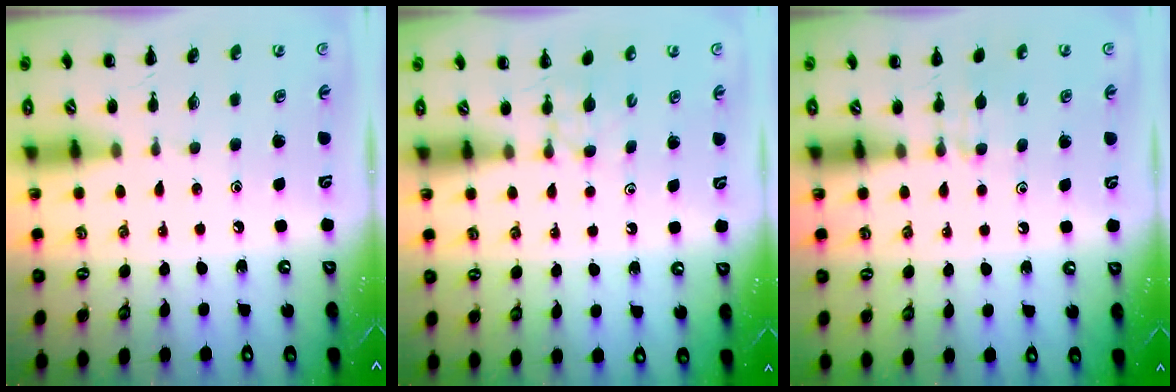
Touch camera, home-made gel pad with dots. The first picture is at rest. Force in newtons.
{"total": 2.6, "press": 2.4, "slide": 1.1}
{"total": 4.8, "press": 4.6, "slide": 1.6}